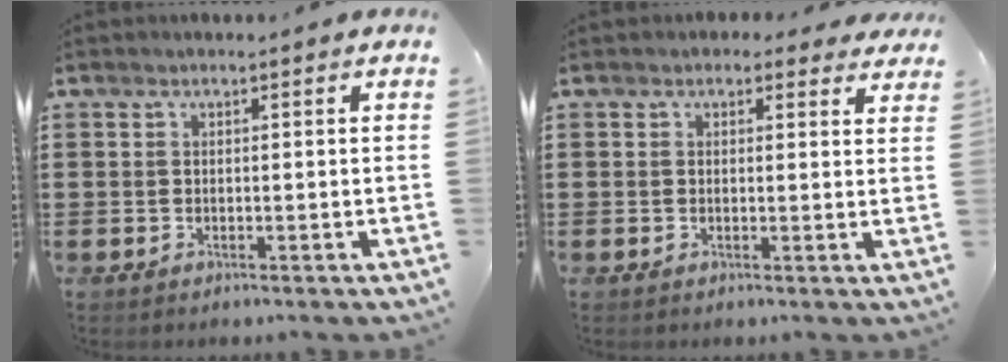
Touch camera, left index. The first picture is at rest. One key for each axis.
{"total": 1.9, "fx": 1.4, "fy": 1.2, "fz": 0.3, "tx": -0.004, "ty": 0.003, "tz": 0.023}